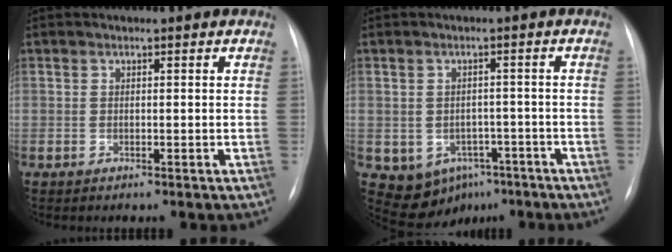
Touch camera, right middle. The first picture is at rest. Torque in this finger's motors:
{"motor_torque": [0.37, -0.38, 0.02, 0.01]}